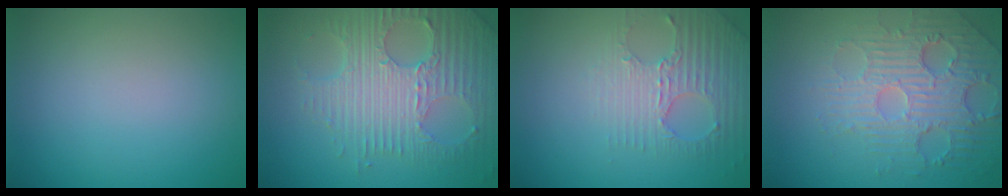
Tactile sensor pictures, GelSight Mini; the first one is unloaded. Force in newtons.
{"total": 7.9, "press": 5.6, "slide": 5.6}
{"total": 2.8, "press": 2.7, "slide": 0.9}
{"total": 4.8, "press": 4.2, "slide": 2.2}